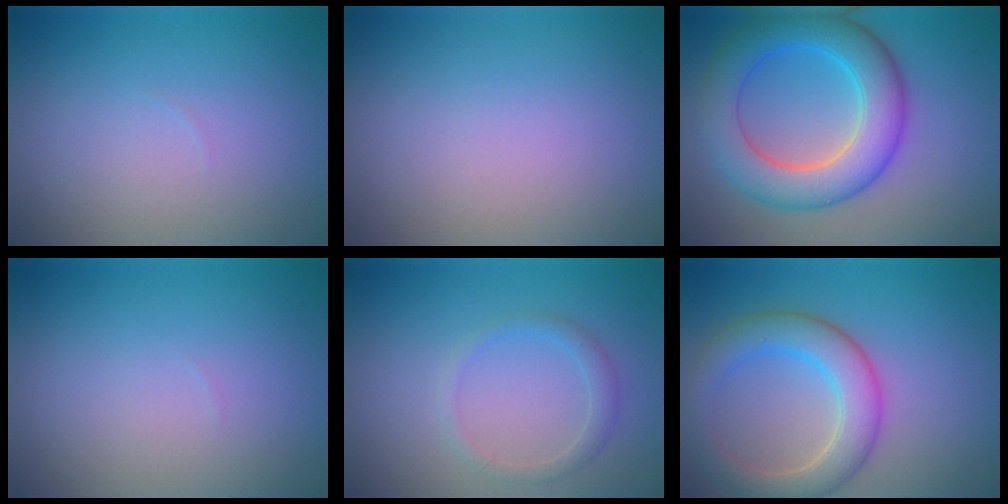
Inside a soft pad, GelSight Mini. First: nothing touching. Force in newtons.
{"total": 0.0}
{"total": 7.9, "press": 7.9, "slide": 0.3}
{"total": 0.0}
{"total": 1.5, "press": 1.5, "slide": 0.1}
{"total": 5.3, "press": 5.3, "slide": 0.5}